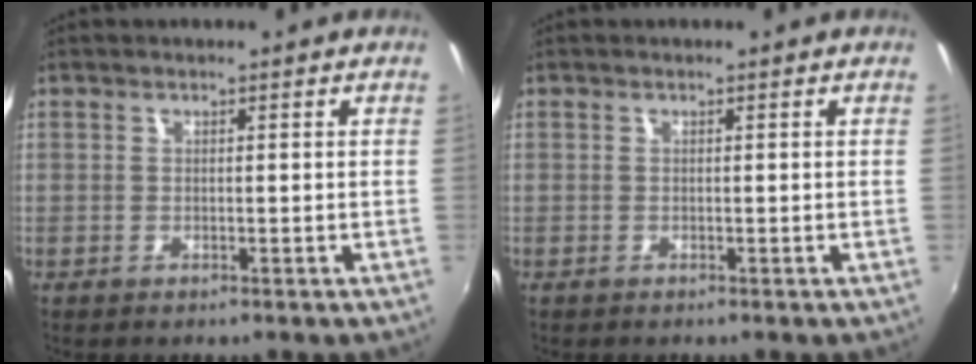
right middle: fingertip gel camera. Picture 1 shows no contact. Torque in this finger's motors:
{"motor_torque": [0.00, 0.00, 0.00, 0.00]}